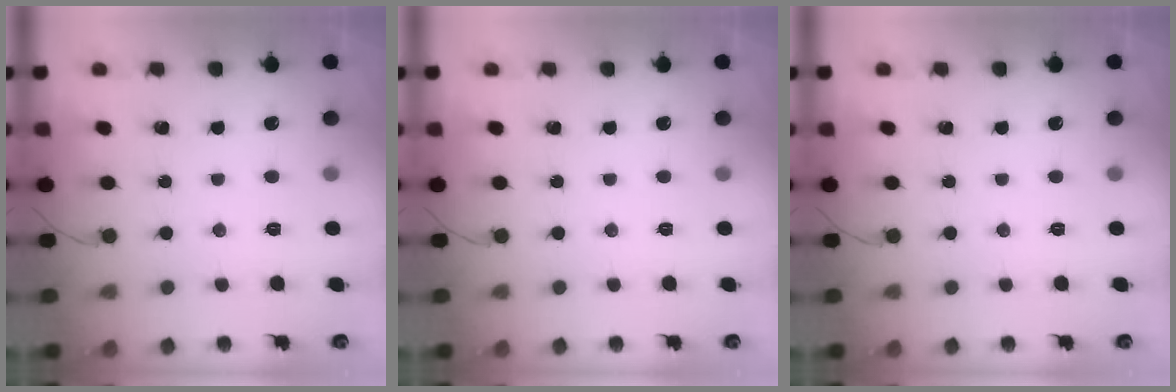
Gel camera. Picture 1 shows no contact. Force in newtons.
{"total": 0.0}
{"total": 0.0}